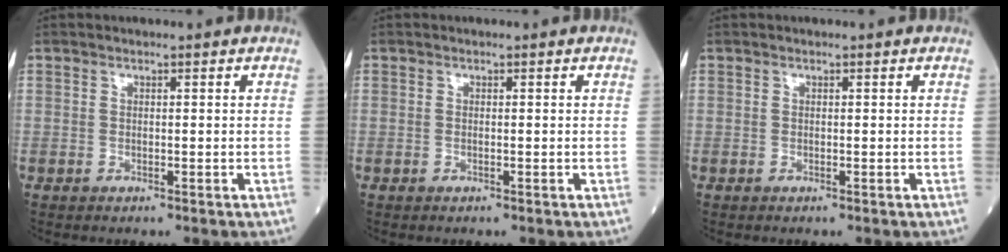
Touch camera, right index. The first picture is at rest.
{"total": 0.0}
{"total": 0.0}